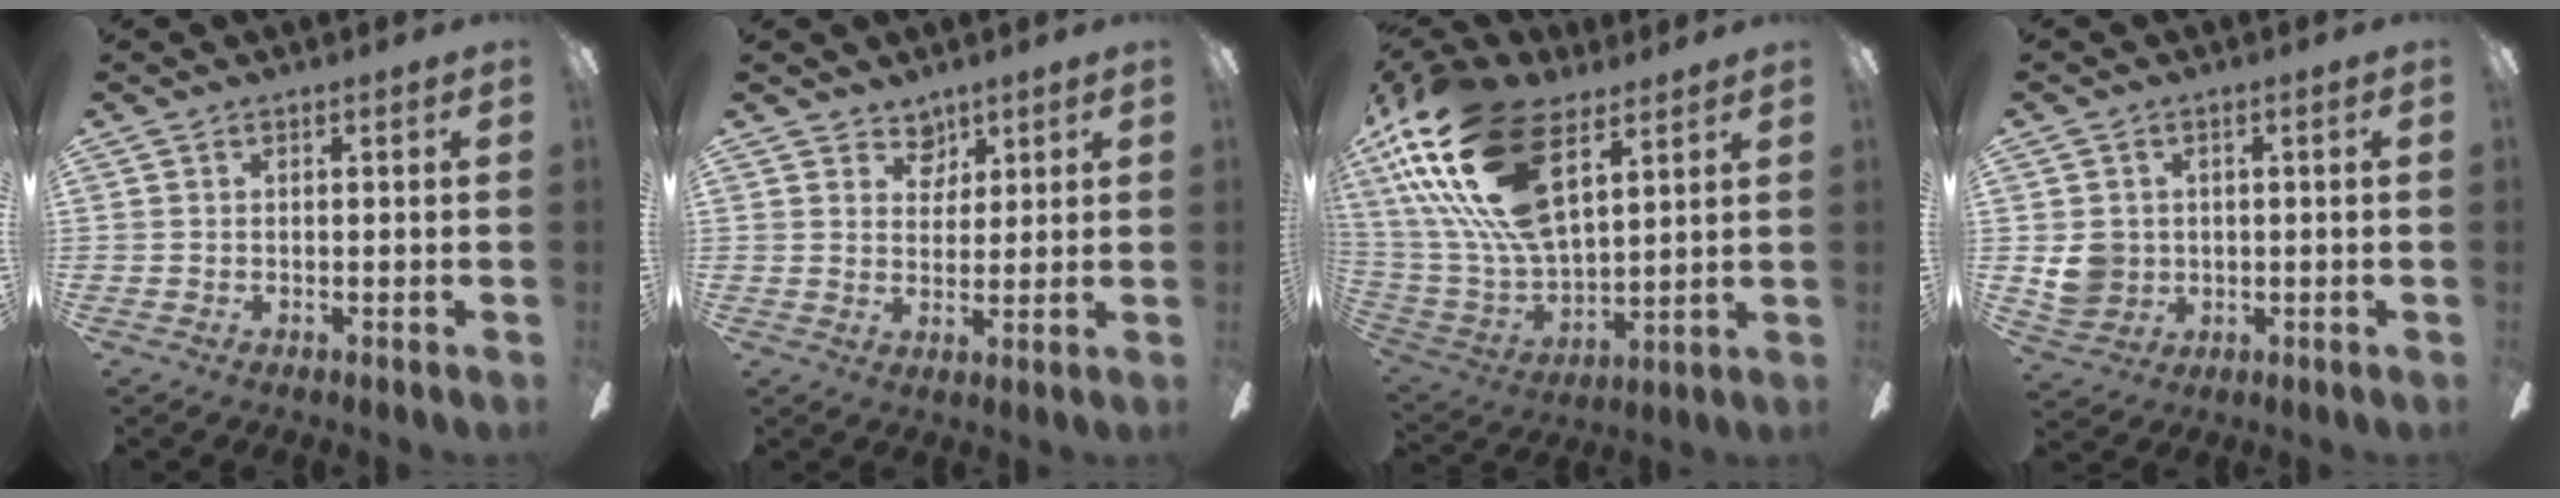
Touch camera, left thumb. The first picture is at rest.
{"total": 5.0, "force": [3.6, 3.4, 0.7], "torque": [-0.006, -0.016, 0.063]}
{"total": 27.0, "force": [13.9, 13.1, 19.1], "torque": [-0.406, -0.056, 0.248]}
{"total": 6.3, "force": [0.5, 6.0, 2.1], "torque": [-0.032, 0.010, 0.013]}